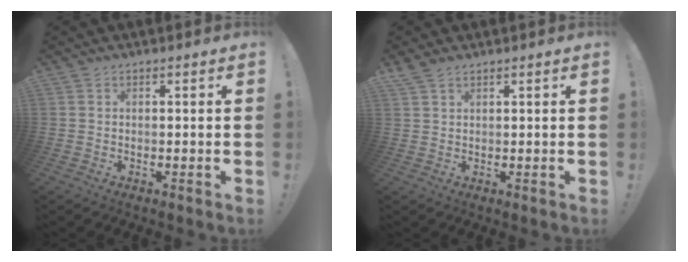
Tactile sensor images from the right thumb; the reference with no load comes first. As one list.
[{"total": 2.7, "force": [2.2, 1.0, 1.2], "torque": [-0.025, -0.009, 0.042]}]